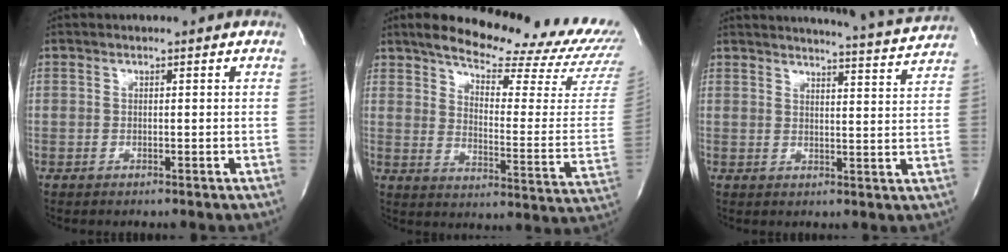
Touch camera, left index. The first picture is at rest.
{"total": 25.3, "force": [22.3, 3.3, 11.5], "torque": [-0.167, -0.090, 0.271]}
{"total": 10.4, "force": [10.2, -0.9, 1.6], "torque": [-0.031, -0.034, 0.117]}